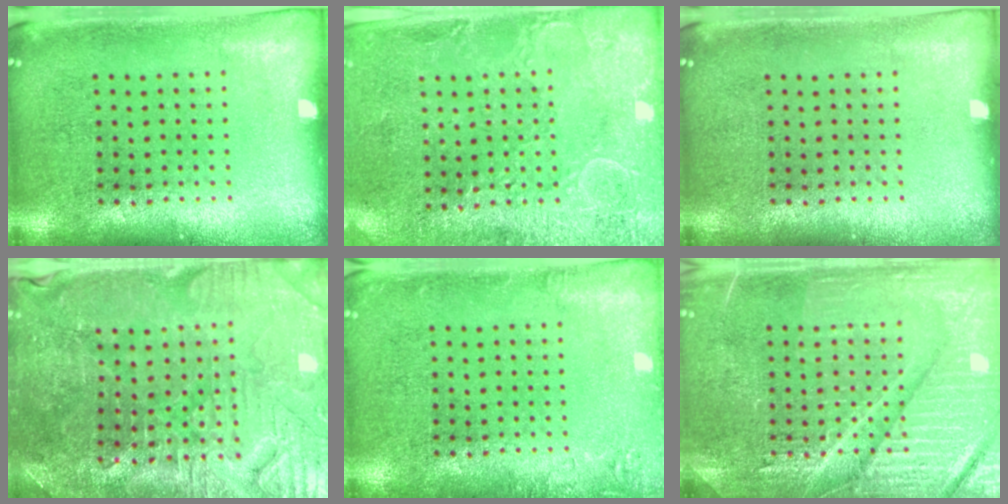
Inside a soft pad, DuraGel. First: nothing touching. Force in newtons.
{"total": 2.7, "press": 2.5, "slide": 0.9}
{"total": 0.0}
{"total": 3.5, "press": 3.5, "slide": 0.5}
{"total": 1.5, "press": 1.5, "slide": 0.2}
{"total": 4.2, "press": 4.2, "slide": 0.5}